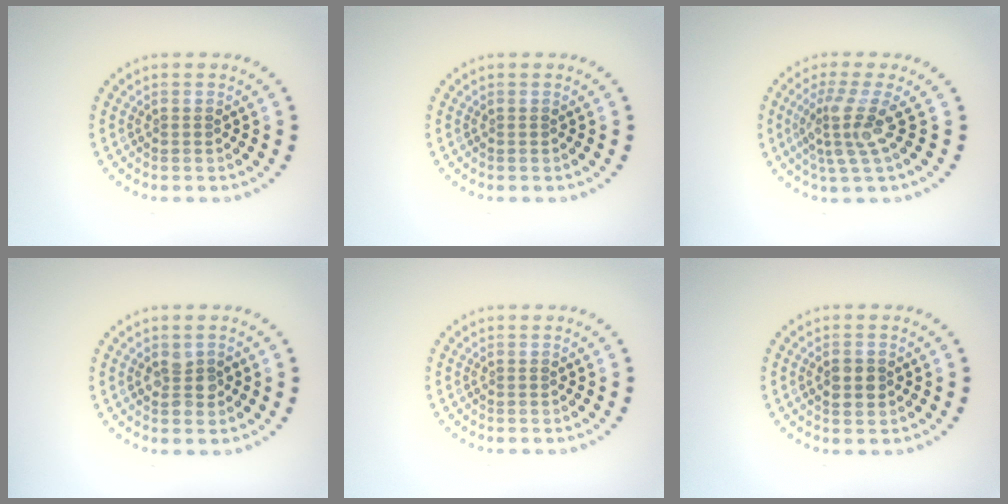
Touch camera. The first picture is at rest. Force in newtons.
{"total": 0.0}
{"total": 3.6, "press": 2.6, "slide": 2.5}
{"total": 1.8, "press": 1.7, "slide": 0.2}
{"total": 0.0}
{"total": 2.4, "press": 2.4, "slide": 0.0}